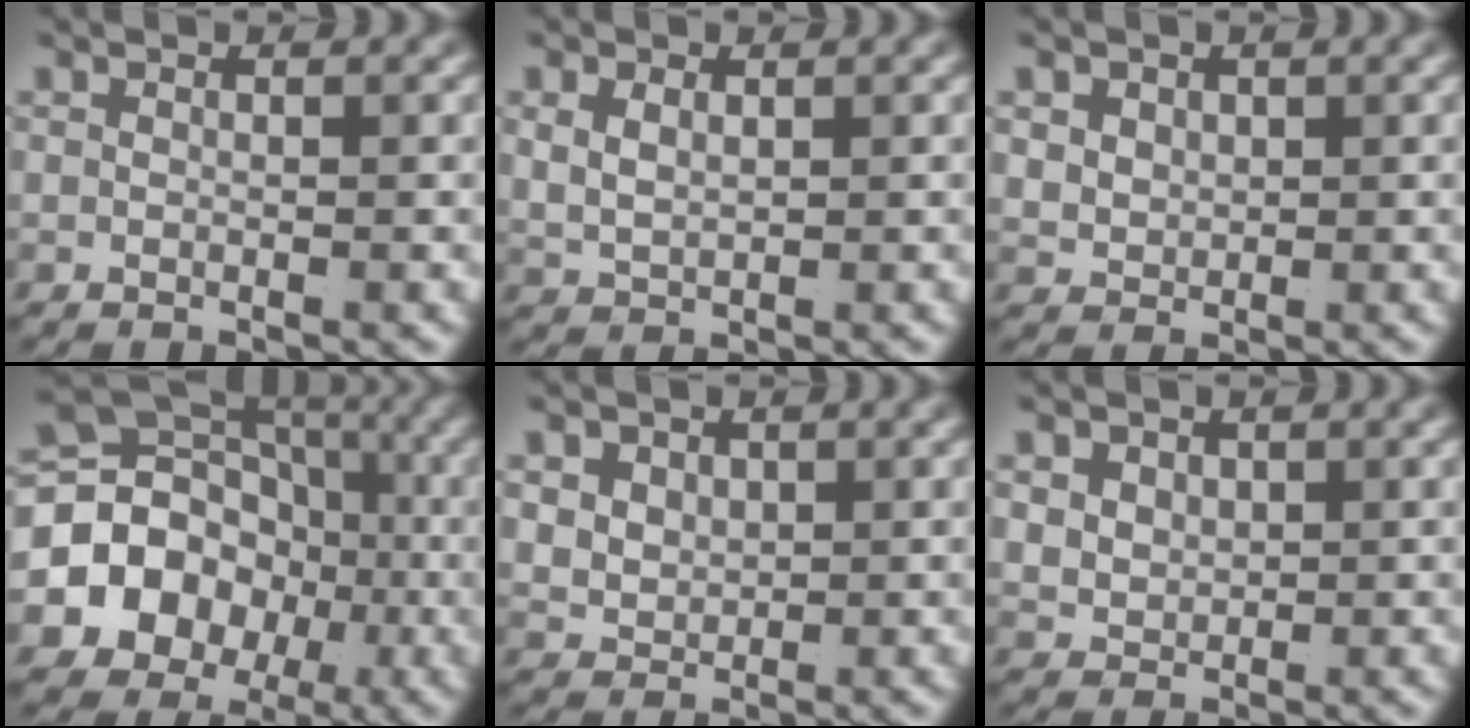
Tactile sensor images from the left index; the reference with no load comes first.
{"total": 2.5, "force": [0.9, 1.9, 1.4], "torque": [-0.038, -0.007, 0.027]}
{"total": 2.6, "force": [0.9, 2.2, 1.2], "torque": [-0.036, -0.016, 0.031]}
{"total": 16.9, "force": [-2.3, 14.7, 7.9], "torque": [-0.171, -0.050, -0.034]}
{"total": 3.6, "force": [0.8, 3.2, 1.6], "torque": [-0.049, -0.022, 0.031]}
{"total": 3.1, "force": [0.9, 2.6, 1.4], "torque": [-0.043, -0.019, 0.032]}